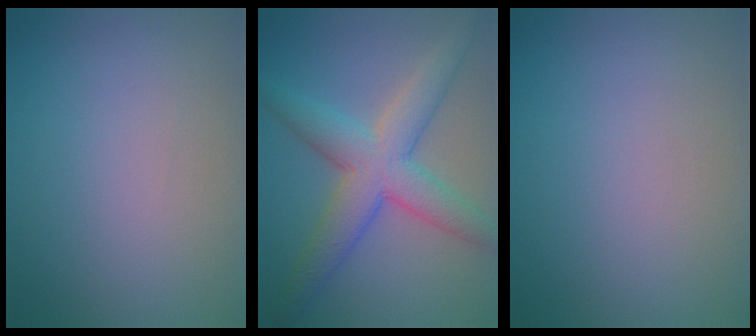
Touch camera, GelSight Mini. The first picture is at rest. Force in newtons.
{"total": 6.5, "press": 6.5, "slide": 0.2}
{"total": 0.0}